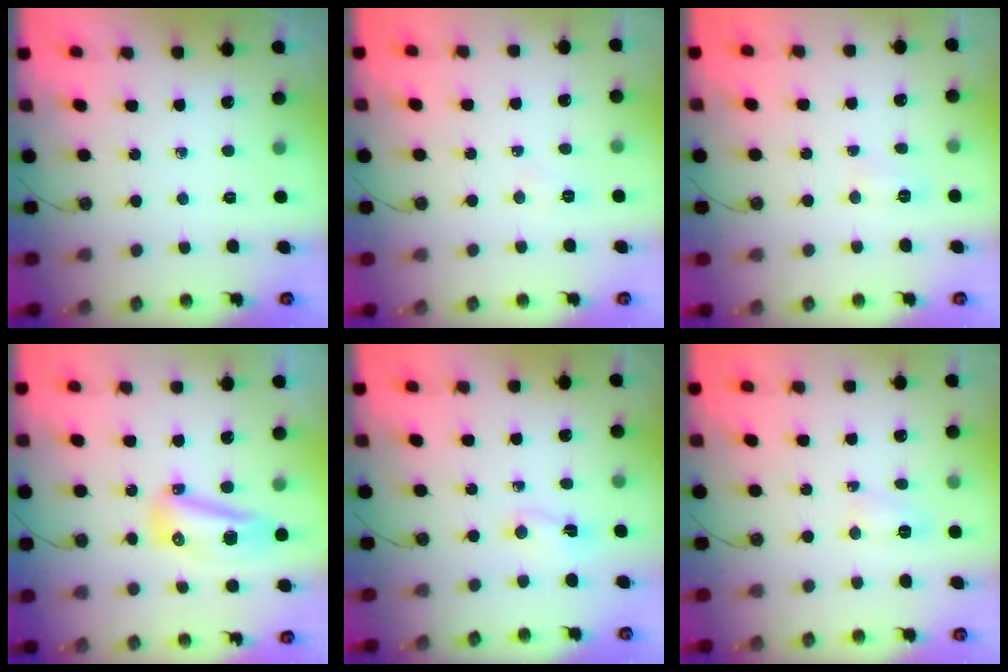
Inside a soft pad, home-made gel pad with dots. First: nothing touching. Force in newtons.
{"total": 4.1, "press": 4.0, "slide": 0.4}
{"total": 5.6, "press": 4.9, "slide": 2.7}
{"total": 9.9, "press": 9.6, "slide": 2.3}
{"total": 2.0, "press": 1.6, "slide": 1.2}
{"total": 3.7, "press": 3.7, "slide": 0.7}